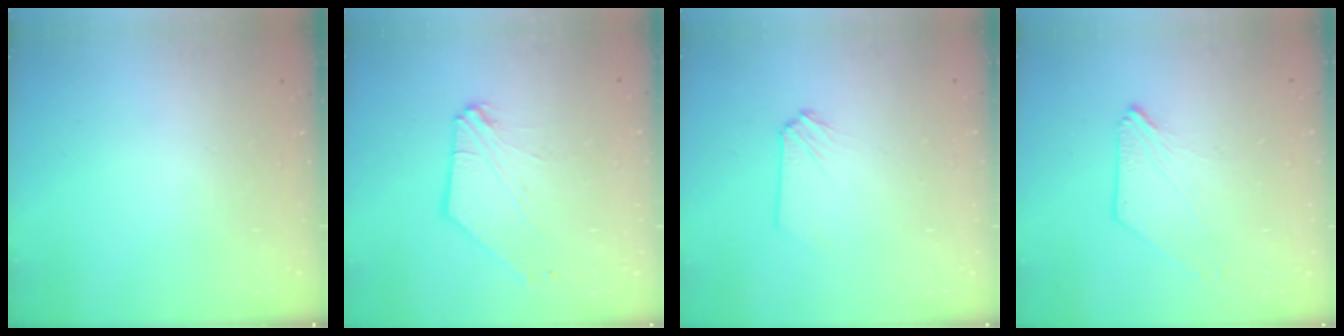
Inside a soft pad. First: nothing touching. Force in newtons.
{"total": 5.4, "press": 5.3, "slide": 0.8}
{"total": 0.0}
{"total": 0.0}